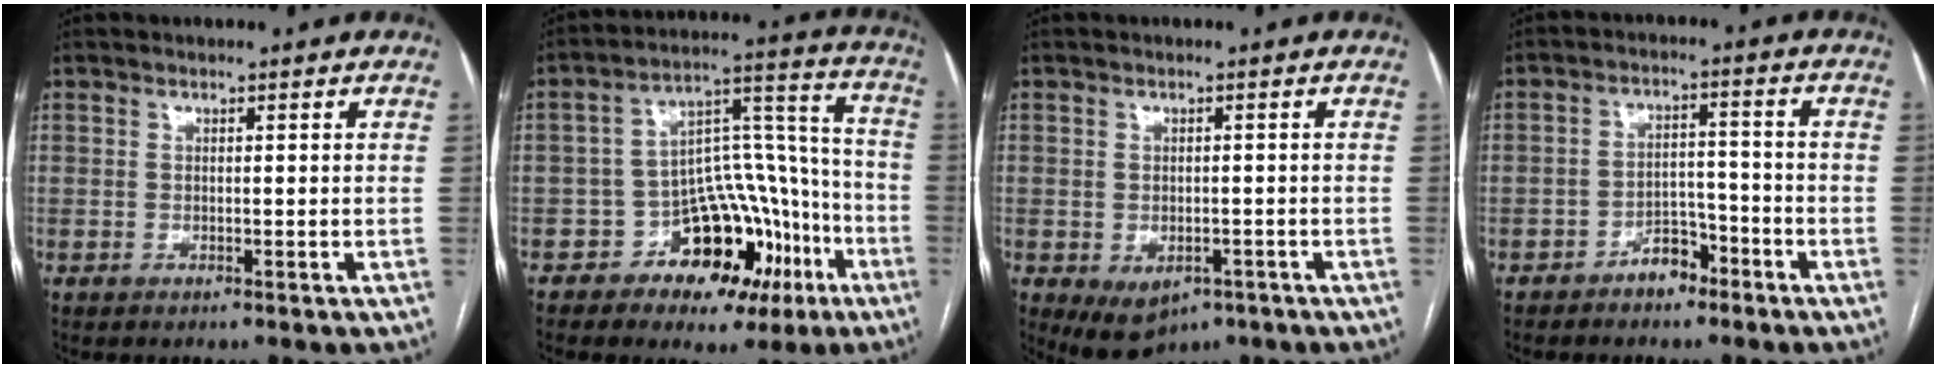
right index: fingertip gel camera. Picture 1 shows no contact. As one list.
[{"total": 14.8, "force": [-7.7, 9.5, 8.4], "torque": [-0.091, 0.062, -0.104]}, {"total": 5.9, "force": [-3.0, 4.0, 3.2], "torque": [-0.051, -0.003, -0.032]}, {"total": 4.6, "force": [-3.3, 2.6, 2.0], "torque": [-0.028, 0.015, -0.054]}]